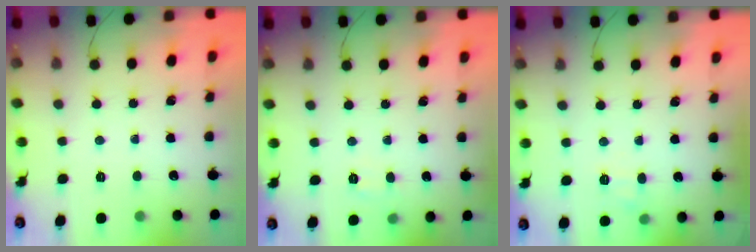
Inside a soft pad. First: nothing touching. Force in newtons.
{"total": 5.0, "press": 4.9, "slide": 1.1}
{"total": 6.2, "press": 6.1, "slide": 1.5}